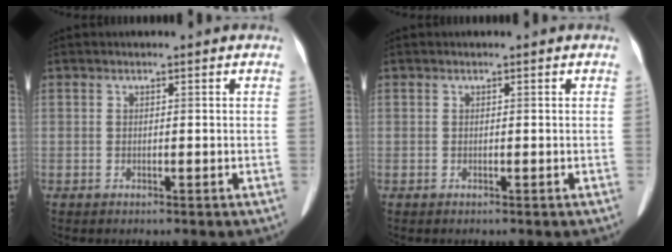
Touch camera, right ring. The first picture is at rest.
{"total": 0.0}